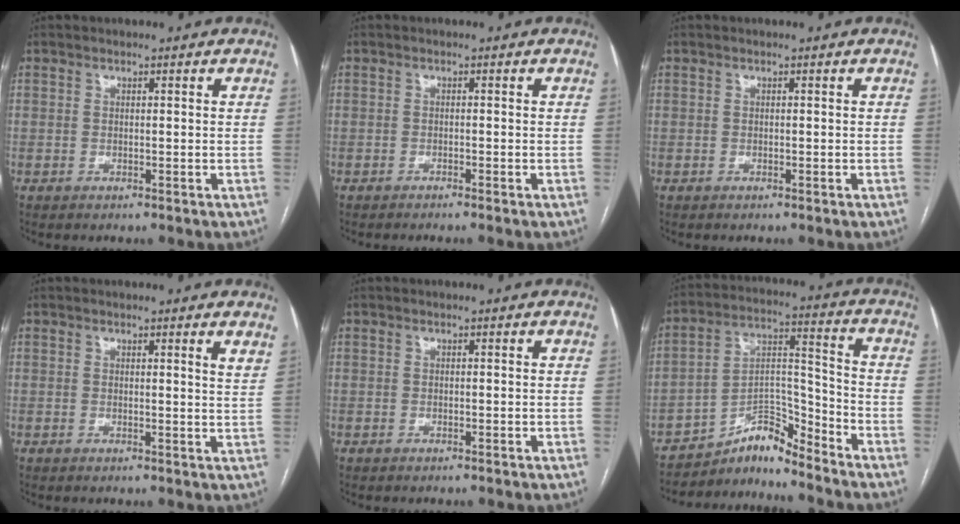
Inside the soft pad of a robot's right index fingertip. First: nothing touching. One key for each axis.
{"total": 1.0, "fx": -0.9, "fy": -0.3, "fz": 0.5, "tx": -0.007, "ty": 0.003, "tz": -0.015}
{"total": 0.0}
{"total": 2.4, "fx": 2.0, "fy": -0.2, "fz": 1.3, "tx": -0.022, "ty": -0.013, "tz": 0.014}
{"total": 0.0}
{"total": 7.5, "fx": -7.4, "fy": 0.7, "fz": 1.4, "tx": -0.025, "ty": 0.038, "tz": -0.130}